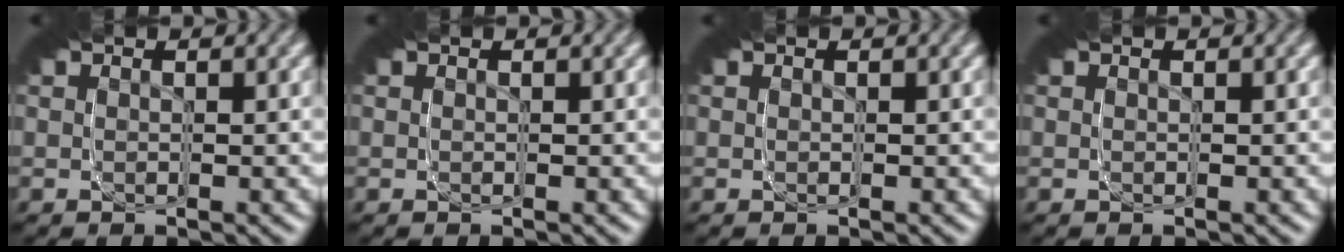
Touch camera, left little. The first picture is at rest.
{"total": 0.0}
{"total": 0.0}
{"total": 0.0}